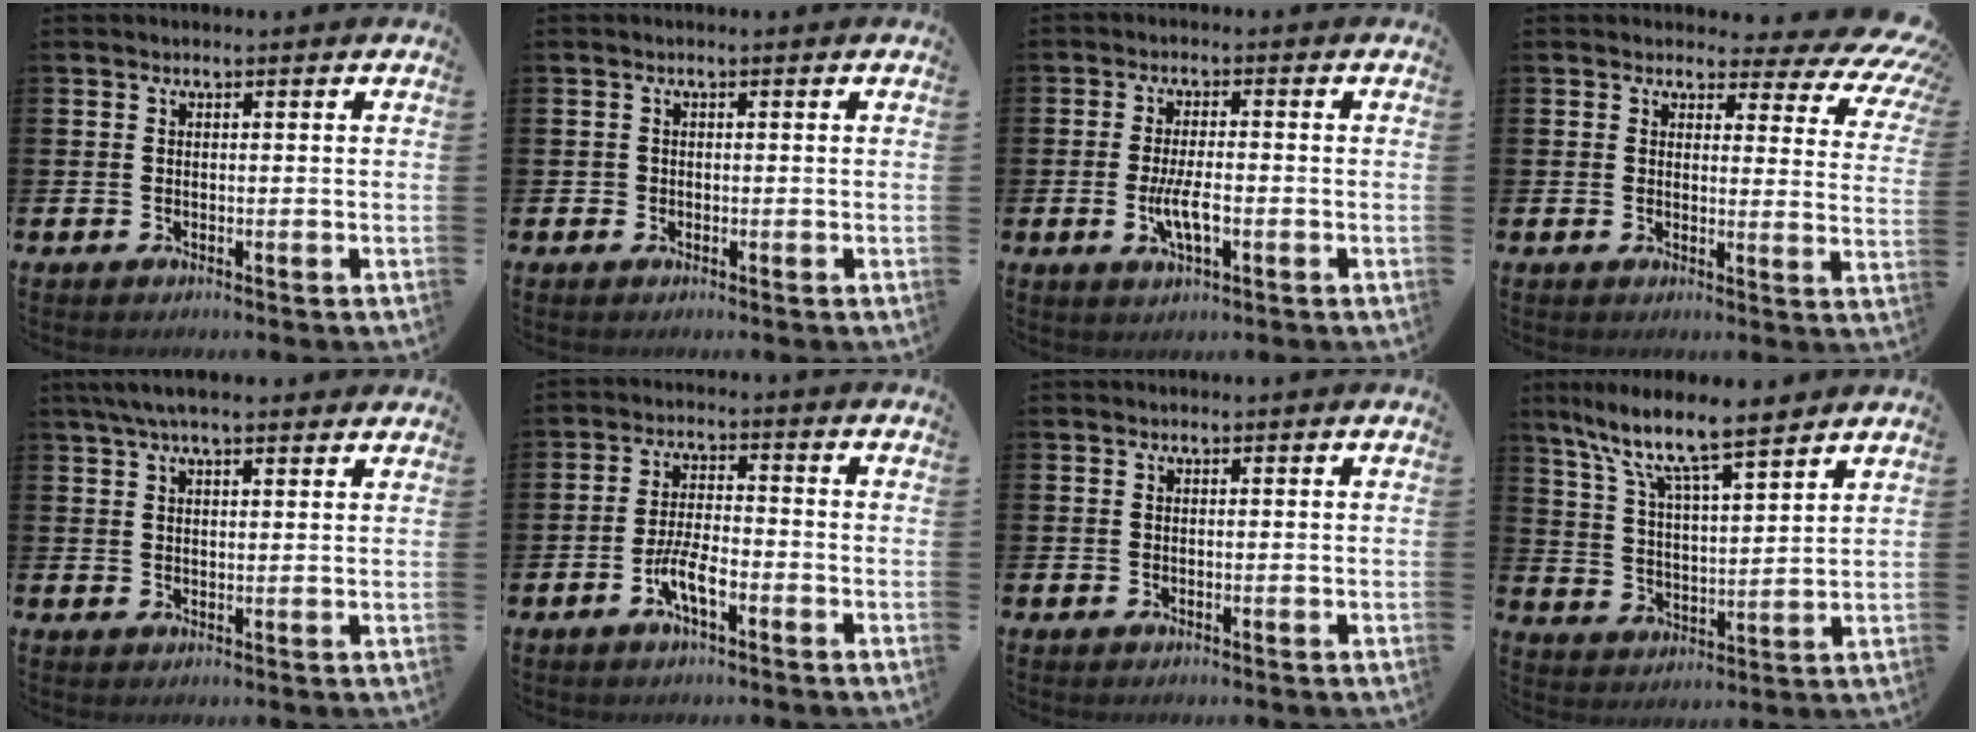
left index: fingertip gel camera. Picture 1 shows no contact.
{"total": 0.7, "force": [-0.2, 0.7, 0.0], "torque": [0.001, 0.004, -0.006]}
{"total": 4.5, "force": [-1.1, 1.6, 4.1], "torque": [-0.081, -0.002, -0.023]}
{"total": 3.6, "force": [2.7, 1.9, 1.5], "torque": [-0.019, -0.033, 0.036]}
{"total": 5.0, "force": [4.1, 1.2, 2.6], "torque": [-0.056, -0.004, 0.074]}
{"total": 4.9, "force": [-2.2, 1.6, 4.1], "torque": [-0.092, 0.004, -0.045]}
{"total": 0.0}
{"total": 9.3, "force": [8.1, 1.6, 4.2], "torque": [-0.109, -0.051, 0.138]}